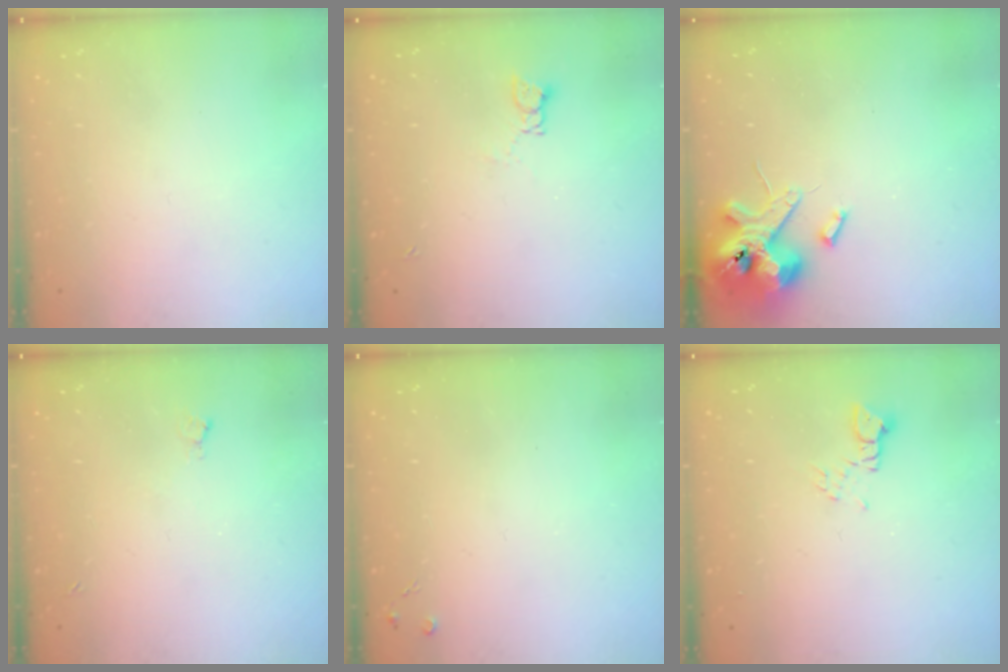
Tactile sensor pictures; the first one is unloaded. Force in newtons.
{"total": 2.0, "press": 2.0, "slide": 0.3}
{"total": 12.7, "press": 12.5, "slide": 2.1}
{"total": 2.5, "press": 2.4, "slide": 0.6}
{"total": 3.2, "press": 3.1, "slide": 0.6}
{"total": 2.1, "press": 2.1, "slide": 0.3}